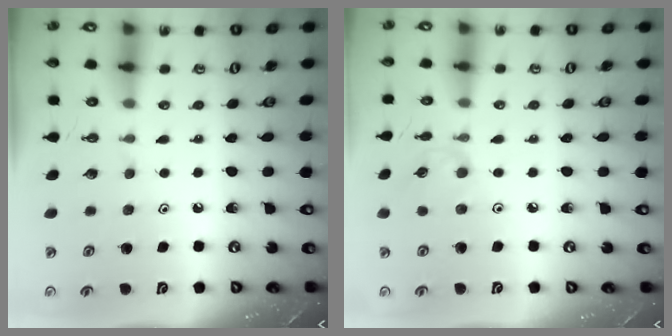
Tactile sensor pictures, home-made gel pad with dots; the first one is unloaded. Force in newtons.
{"total": 1.3, "press": 1.2, "slide": 0.4}